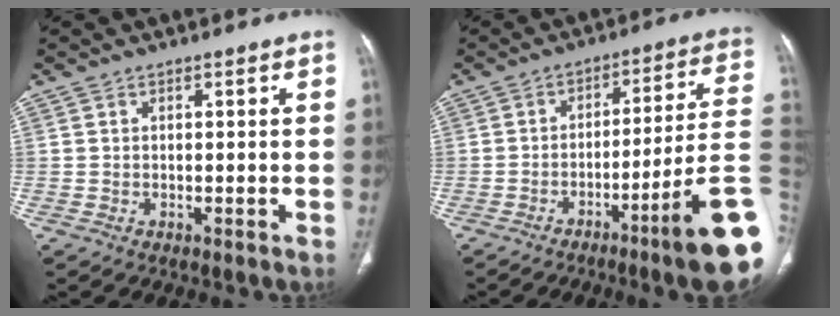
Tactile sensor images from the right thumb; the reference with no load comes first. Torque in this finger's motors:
{"motor_torque": [2.74, 1.01, 1.23, -1.54, 0.34]}